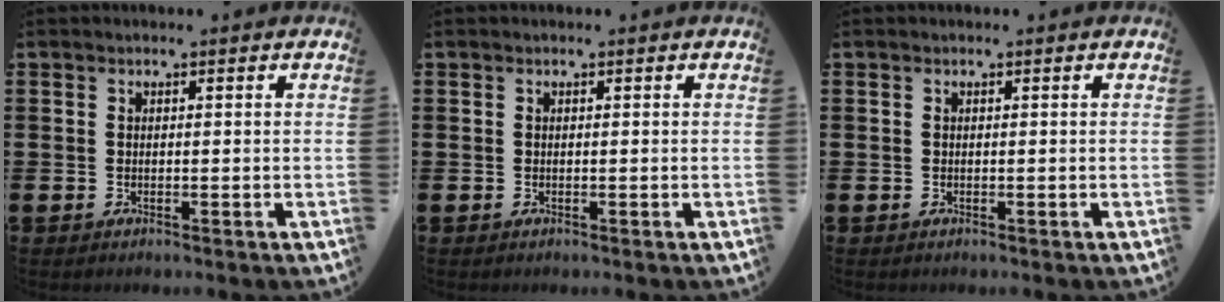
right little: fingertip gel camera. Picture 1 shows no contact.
{"total": 0.0}
{"total": 0.0}